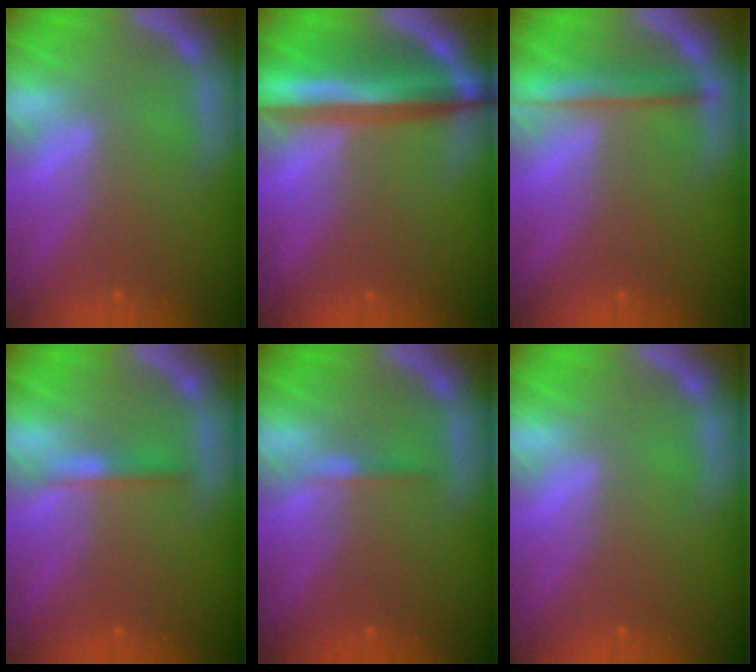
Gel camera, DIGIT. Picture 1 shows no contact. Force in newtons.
{"total": 8.1}
{"total": 2.9}
{"total": 1.4}
{"total": 0.9}
{"total": 0.0}